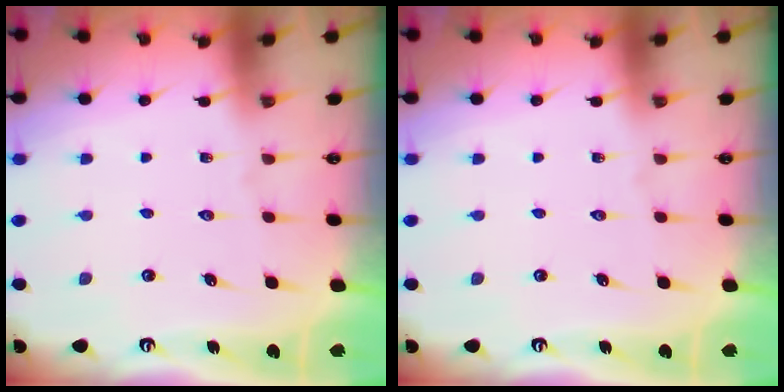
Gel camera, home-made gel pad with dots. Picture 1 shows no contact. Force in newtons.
{"total": 0.0}